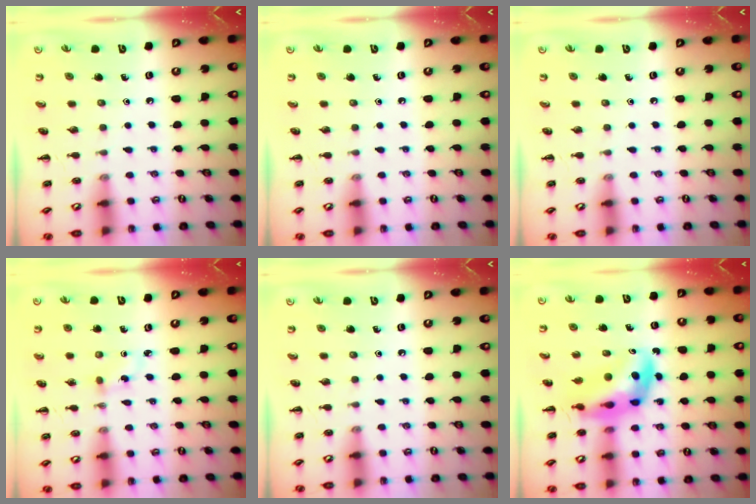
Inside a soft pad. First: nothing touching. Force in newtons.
{"total": 0.0}
{"total": 0.0}
{"total": 2.5, "press": 2.3, "slide": 1.1}
{"total": 0.0}
{"total": 11.3, "press": 10.6, "slide": 3.7}